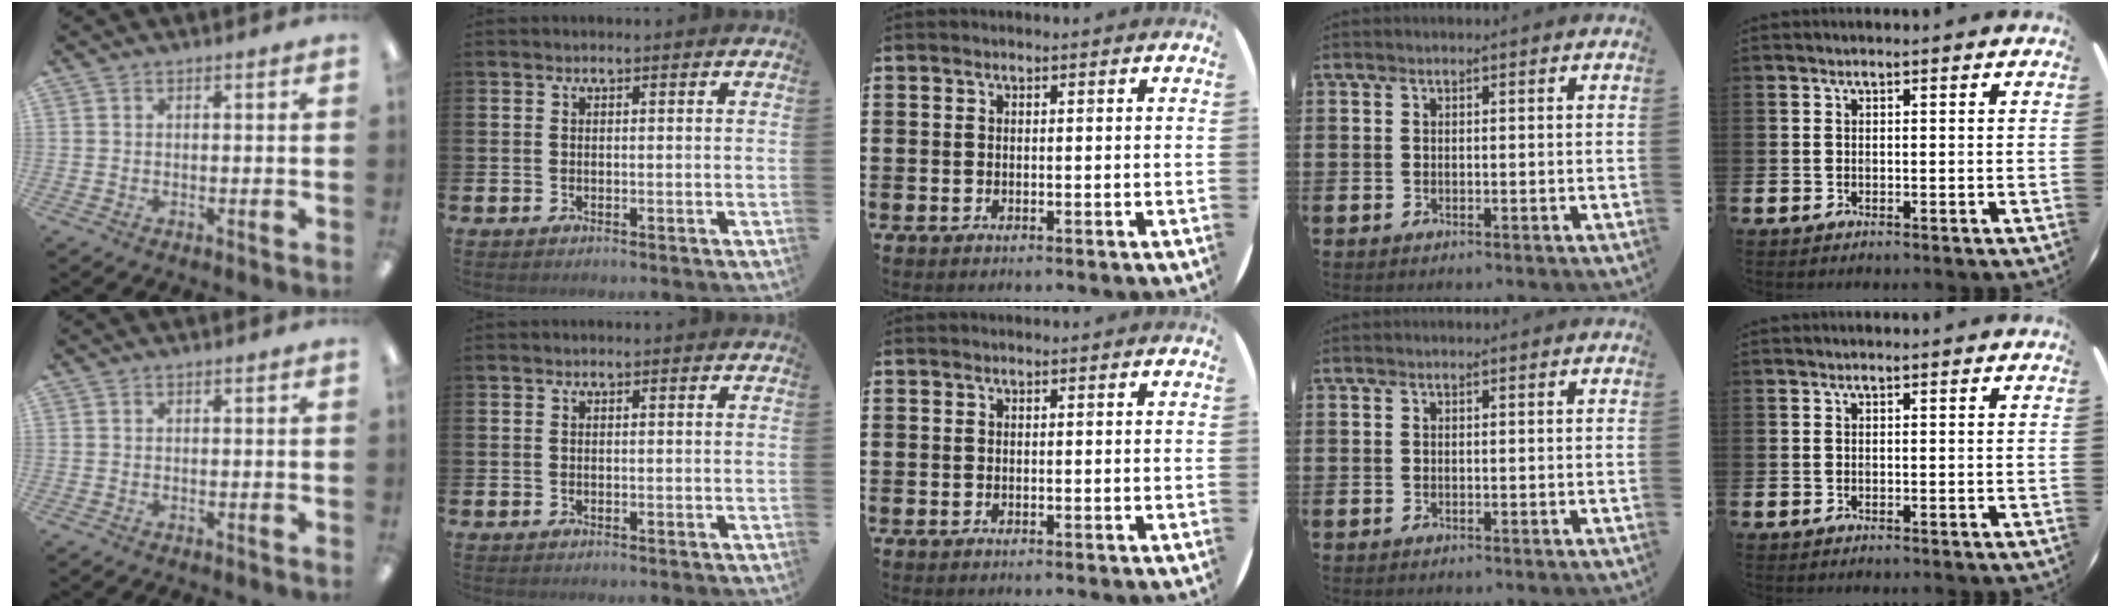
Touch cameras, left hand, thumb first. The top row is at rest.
{}